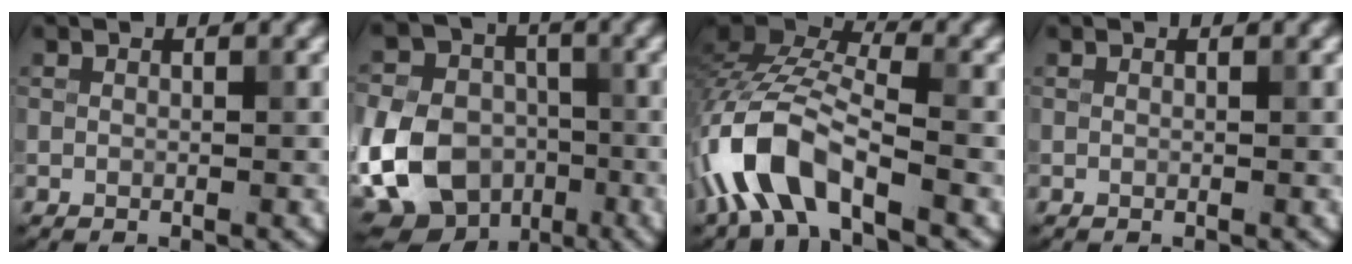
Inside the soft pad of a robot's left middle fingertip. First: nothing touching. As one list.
[{"total": 13.6, "force": [-4.4, 11.0, 6.6], "torque": [-0.136, -0.034, -0.099]}, {"total": 8.5, "force": [-4.1, 3.7, 6.4], "torque": [-0.134, 0.010, -0.087]}, {"total": 0.0}]